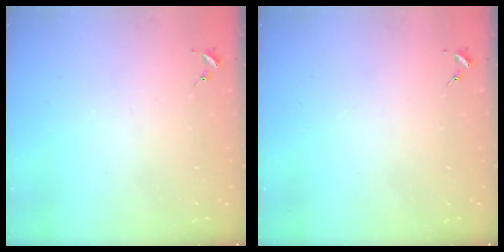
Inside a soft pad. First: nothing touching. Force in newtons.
{"total": 0.0}